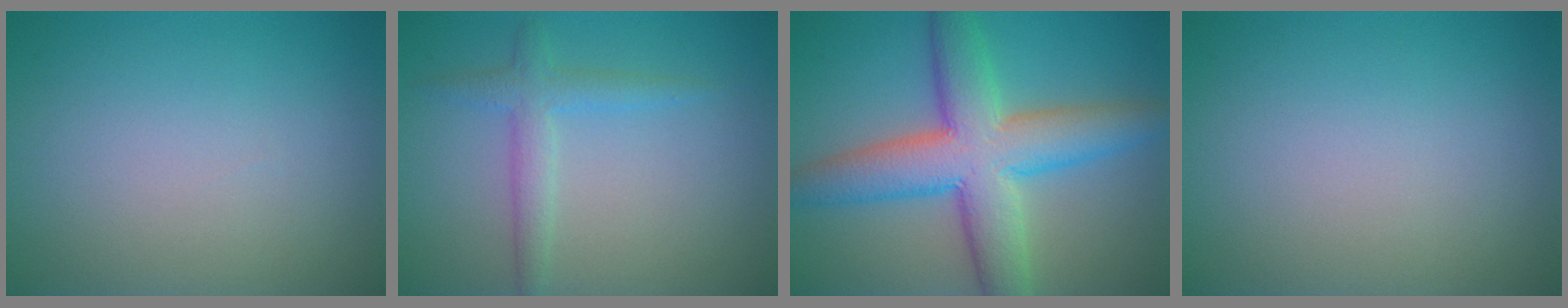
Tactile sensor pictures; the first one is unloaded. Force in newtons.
{"total": 2.5, "press": 2.5, "slide": 0.1}
{"total": 9.1, "press": 9.1, "slide": 0.7}
{"total": 0.0}